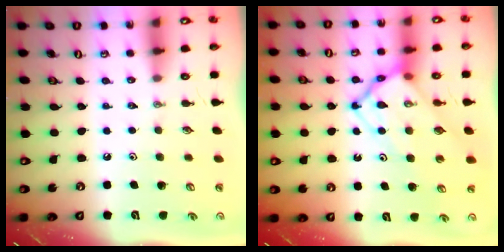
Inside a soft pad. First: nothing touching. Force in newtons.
{"total": 14.0, "press": 14.0, "slide": 1.3}